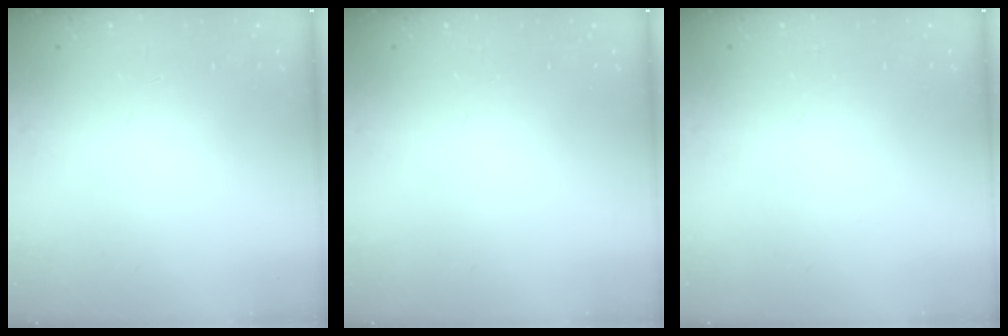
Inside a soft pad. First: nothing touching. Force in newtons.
{"total": 0.0}
{"total": 0.0}